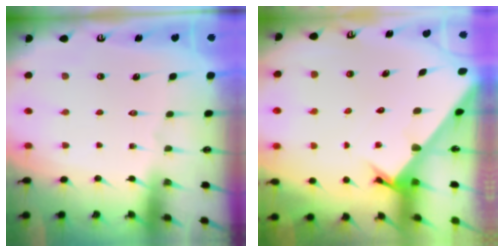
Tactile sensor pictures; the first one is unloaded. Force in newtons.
{"total": 2.8, "press": 2.8, "slide": 0.3}